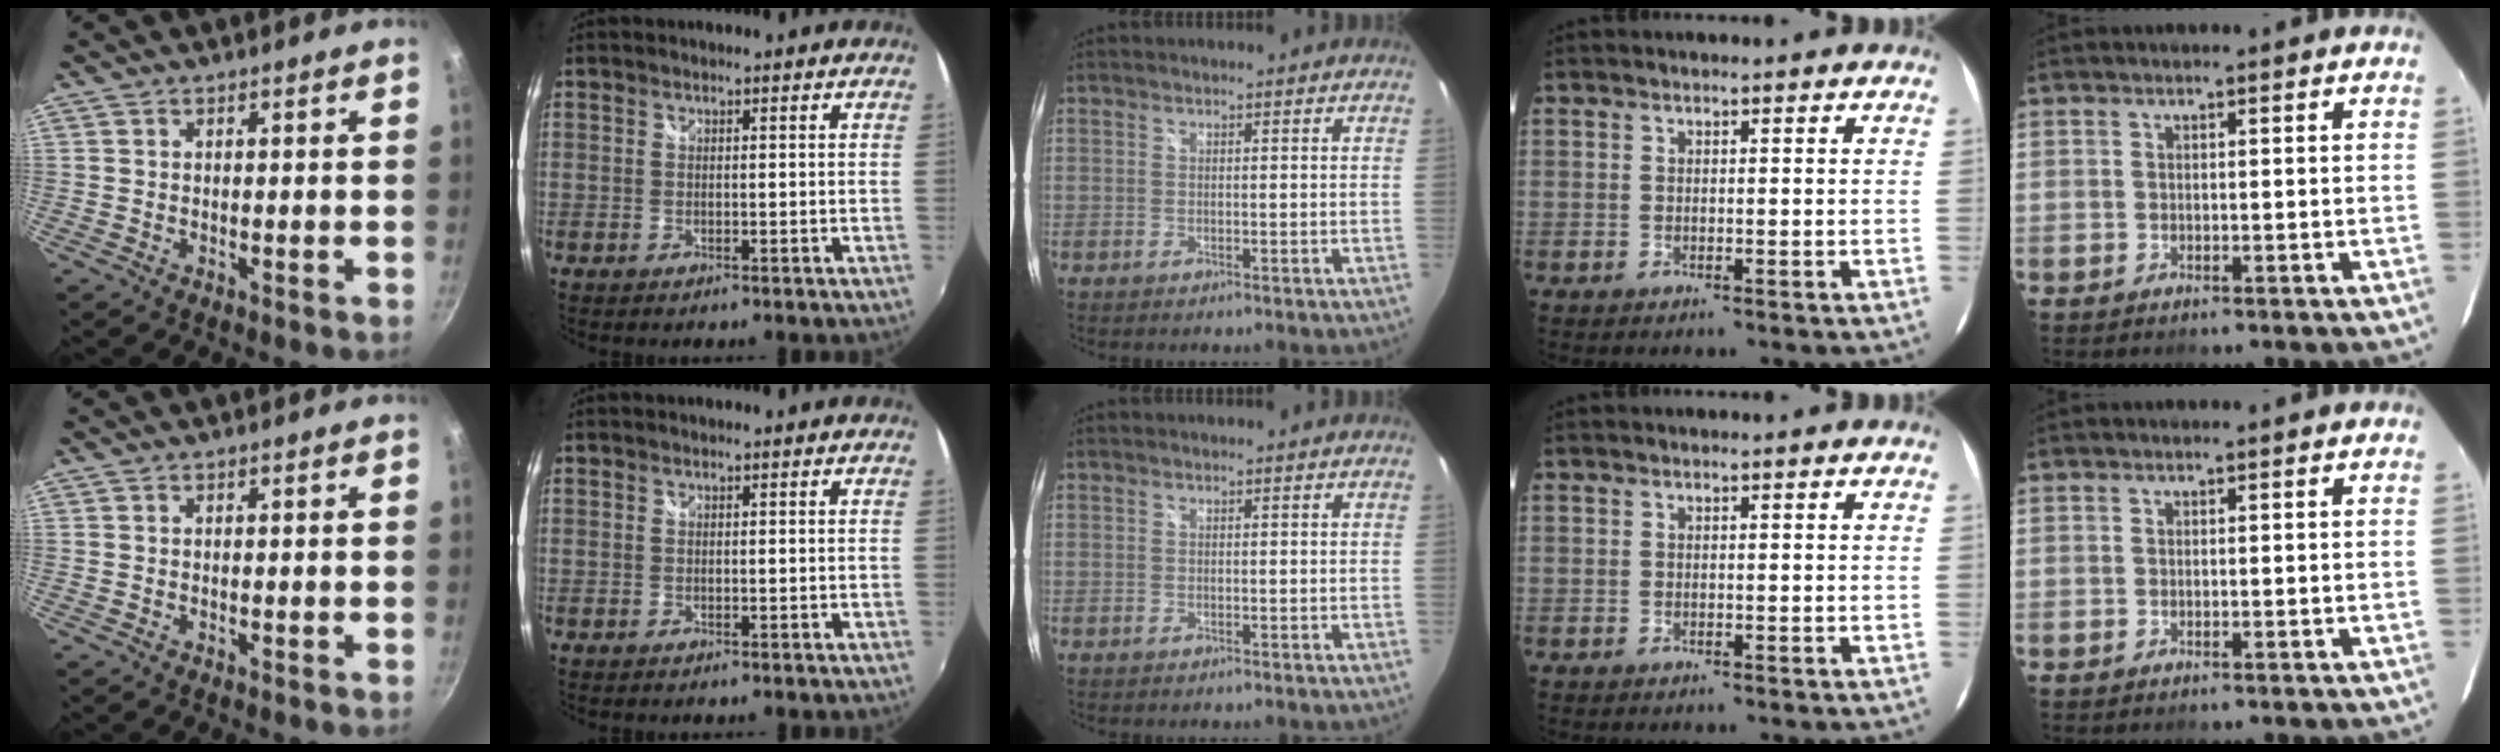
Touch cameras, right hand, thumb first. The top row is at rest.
{}